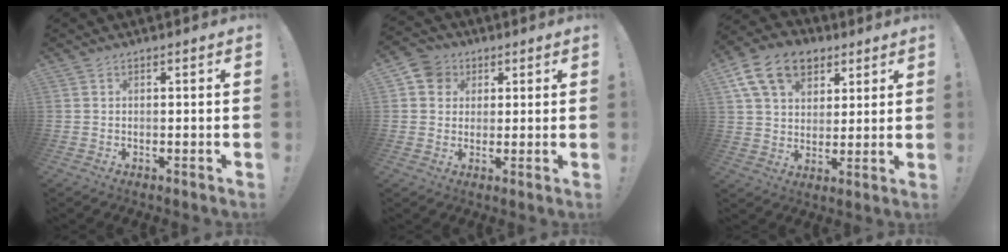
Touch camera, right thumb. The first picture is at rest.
{"total": 6.8, "force": [2.1, 6.2, 1.8], "torque": [-0.033, -0.002, 0.043]}
{"total": 16.1, "force": [7.9, 11.1, 8.5], "torque": [-0.132, -0.032, 0.149]}